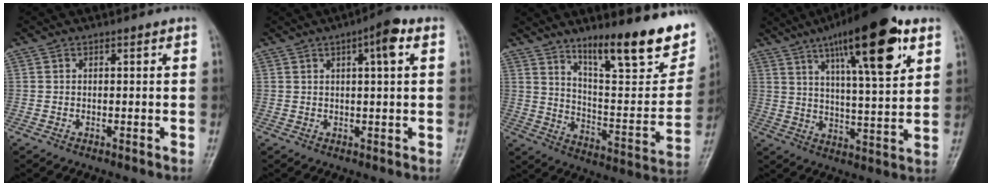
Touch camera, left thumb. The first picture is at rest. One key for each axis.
{"total": 5.7, "fx": 2.1, "fy": 1.1, "fz": 5.1, "tx": -0.076, "ty": 0.007, "tz": 0.027}
{"total": 23.7, "fx": 15.3, "fy": 6.4, "fz": 17.0, "tx": -0.200, "ty": -0.078, "tz": 0.240}
{"total": 20.3, "fx": 10.5, "fy": 5.1, "fz": 16.7, "tx": -0.233, "ty": -0.029, "tz": 0.163}